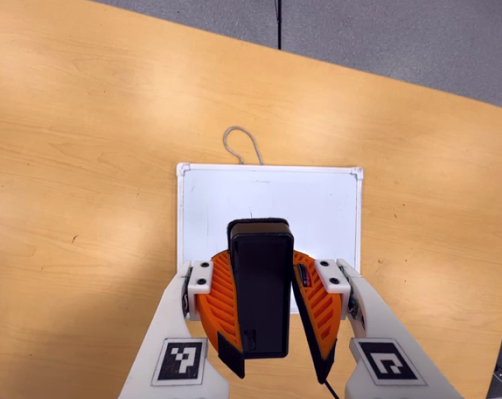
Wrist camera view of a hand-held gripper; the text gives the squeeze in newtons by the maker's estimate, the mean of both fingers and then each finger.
{"total": 9.9, "left": 9.4, "right": 10.3}